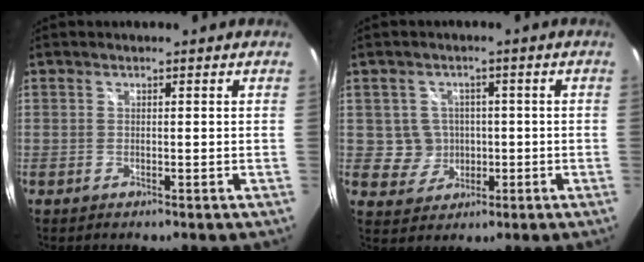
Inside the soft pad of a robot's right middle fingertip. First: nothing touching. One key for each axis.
{"total": 5.2, "fx": -0.3, "fy": 5.1, "fz": 0.8, "tx": -0.026, "ty": 0.013, "tz": 0.009}